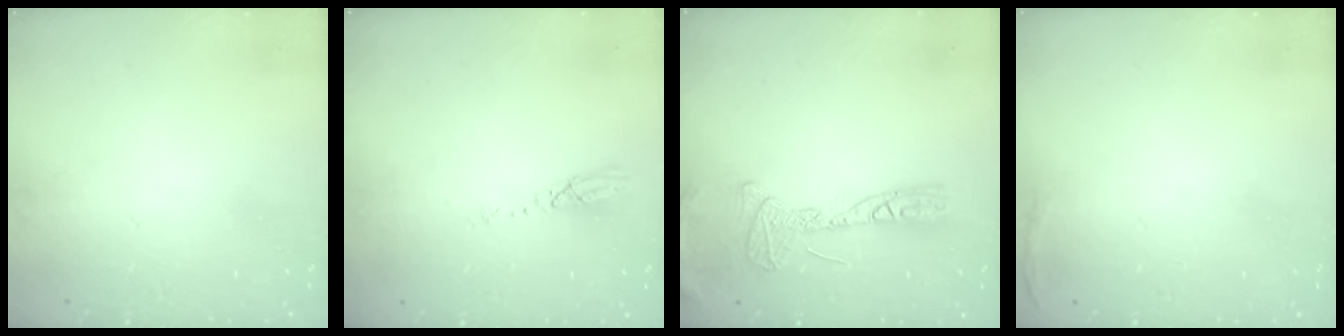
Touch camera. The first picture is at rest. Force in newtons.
{"total": 3.7, "press": 3.7, "slide": 0.1}
{"total": 12.5, "press": 12.3, "slide": 2.3}
{"total": 5.2, "press": 5.1, "slide": 1.2}